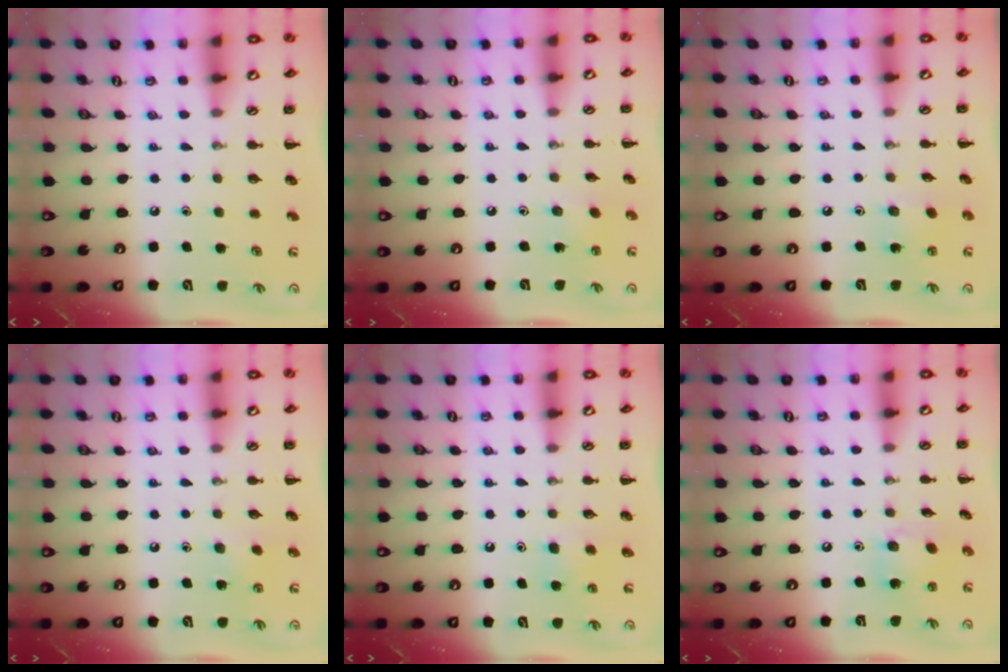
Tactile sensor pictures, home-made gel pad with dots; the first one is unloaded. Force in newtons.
{"total": 2.4, "press": 2.3, "slide": 0.6}
{"total": 4.0, "press": 3.9, "slide": 0.9}
{"total": 5.4, "press": 5.1, "slide": 1.7}
{"total": 4.1, "press": 3.8, "slide": 1.5}
{"total": 8.0, "press": 7.9, "slide": 1.0}